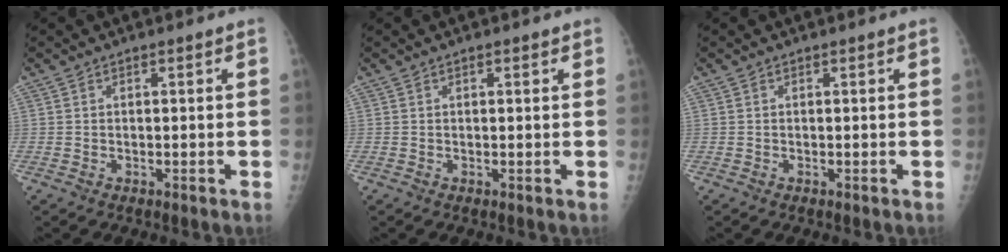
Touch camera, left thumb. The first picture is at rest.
{"total": 0.9, "force": [0.5, 0.3, 0.7], "torque": [-0.010, 0.000, 0.006]}
{"total": 0.0}